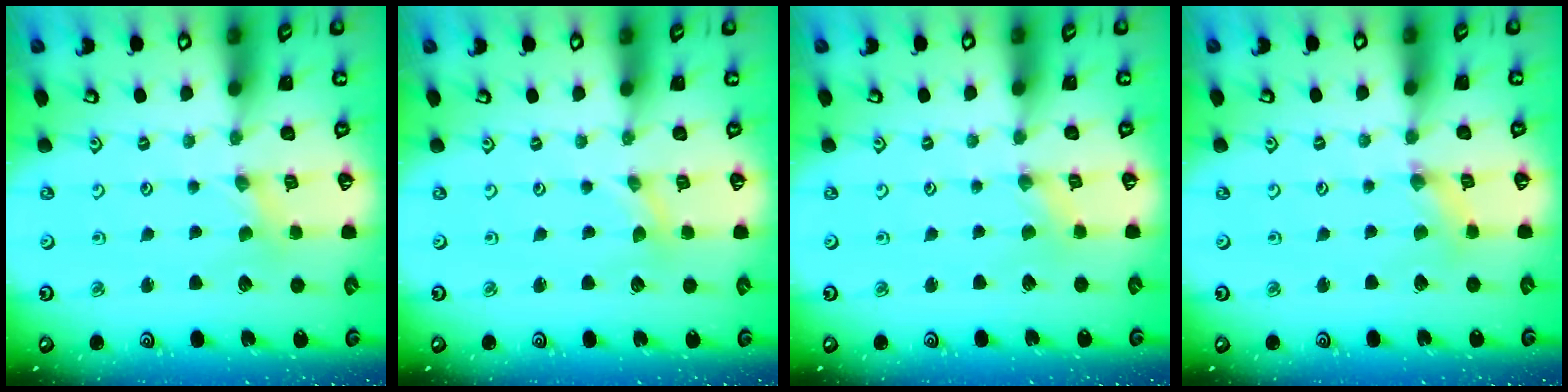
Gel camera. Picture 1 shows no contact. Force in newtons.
{"total": 0.0}
{"total": 0.6, "press": 0.6, "slide": 0.2}
{"total": 1.4, "press": 1.4, "slide": 0.3}